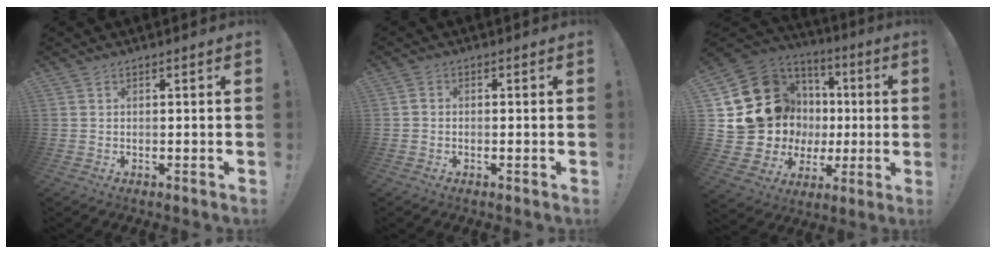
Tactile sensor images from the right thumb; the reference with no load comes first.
{"total": 1.1, "force": [-0.8, 0.6, 0.5], "torque": [-0.013, 0.006, -0.013]}
{"total": 18.1, "force": [3.0, 16.2, 7.3], "torque": [-0.115, -0.028, 0.107]}